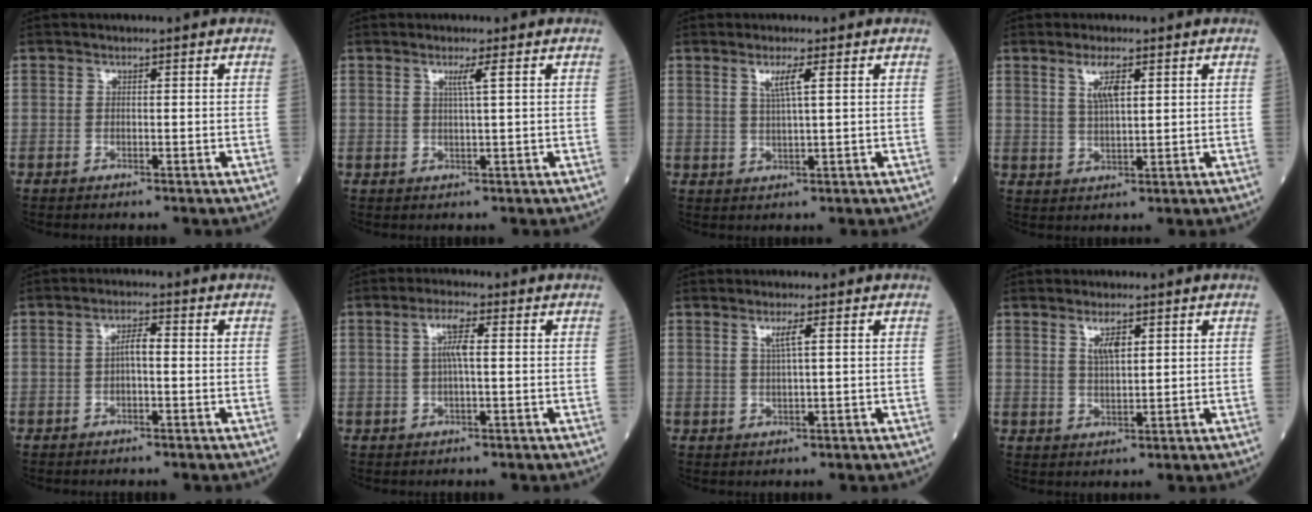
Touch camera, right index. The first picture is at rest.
{"total": 2.0, "force": [0.8, -0.6, 1.7], "torque": [-0.034, -0.004, 0.016]}
{"total": 3.1, "force": [1.4, -0.3, 2.8], "torque": [-0.055, -0.001, 0.026]}
{"total": 4.3, "force": [2.1, 0.7, 3.6], "torque": [-0.074, 0.001, 0.043]}
{"total": 2.8, "force": [-0.2, 0.5, 2.8], "torque": [-0.050, 0.007, -0.004]}
{"total": 3.8, "force": [0.7, 0.2, 3.7], "torque": [-0.073, 0.007, 0.011]}
{"total": 2.2, "force": [0.9, -0.3, 2.0], "torque": [-0.040, -0.001, 0.019]}
{"total": 3.3, "force": [1.8, 0.7, 2.7], "torque": [-0.056, 0.000, 0.037]}